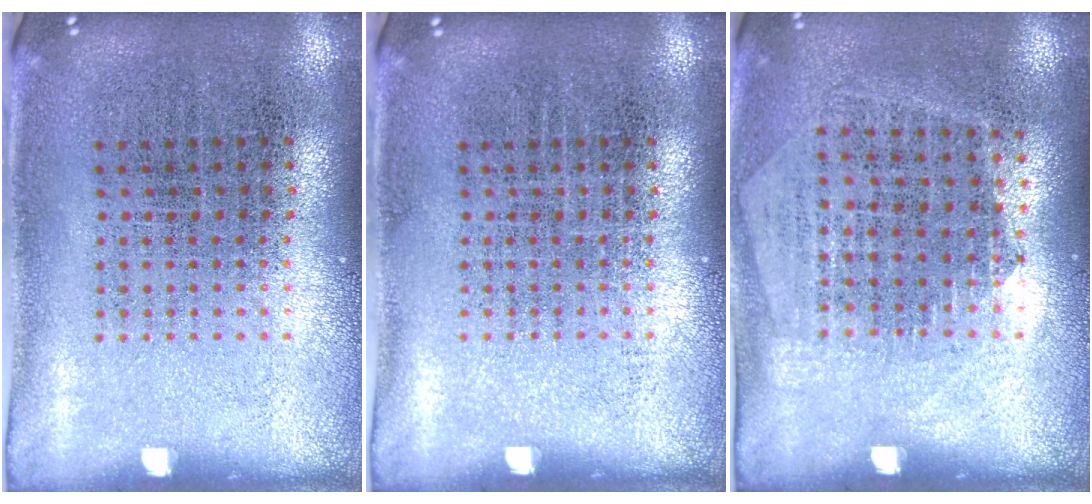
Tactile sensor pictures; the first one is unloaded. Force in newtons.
{"total": 0.0}
{"total": 1.4, "press": 1.2, "slide": 0.6}